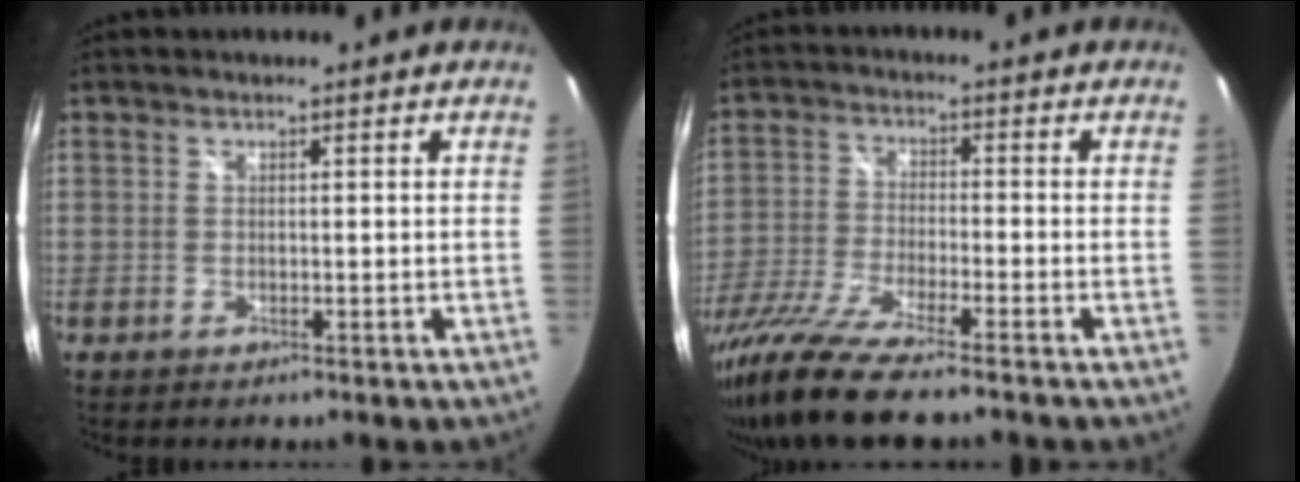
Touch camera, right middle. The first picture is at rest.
{"total": 14.3, "force": [-11.2, 1.1, 8.9], "torque": [-0.193, -0.043, -0.211]}